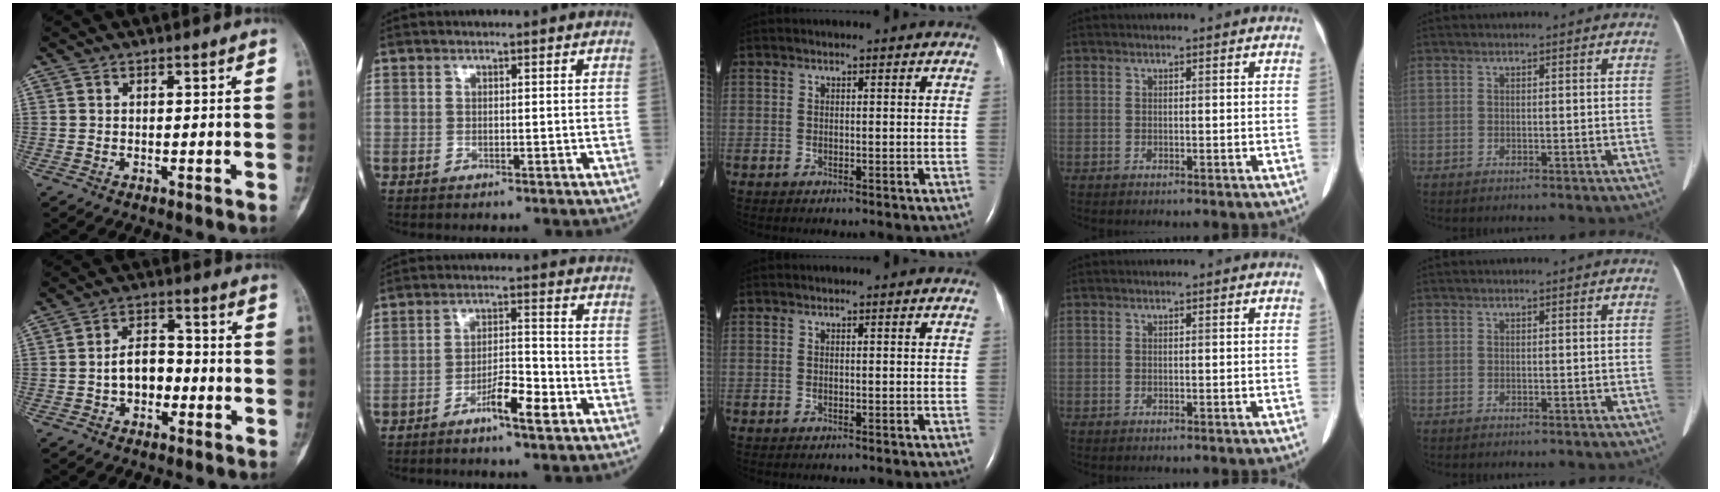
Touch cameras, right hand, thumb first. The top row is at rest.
{"thumb": {"total": 6.4, "force": [-1.7, 4.3, 4.4], "torque": [-0.050, 0.027, -0.039]}, "index": {"total": 5.8, "force": [-3.3, 0.8, 4.7], "torque": [-0.082, 0.004, -0.060]}}